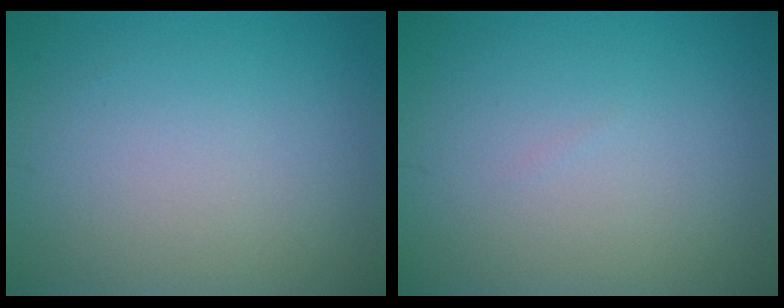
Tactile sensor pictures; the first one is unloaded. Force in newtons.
{"total": 0.0}